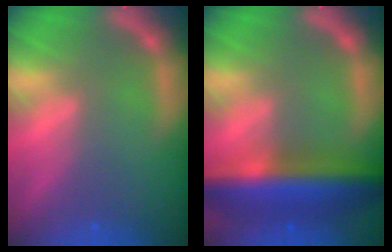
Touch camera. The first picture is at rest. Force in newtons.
{"total": 10.0}